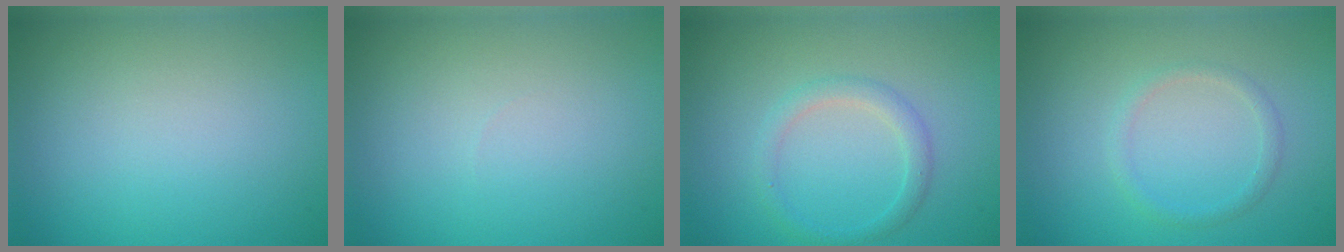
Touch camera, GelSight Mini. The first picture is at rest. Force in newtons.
{"total": 0.0}
{"total": 1.9, "press": 1.8, "slide": 0.1}
{"total": 1.2, "press": 1.2, "slide": 0.1}